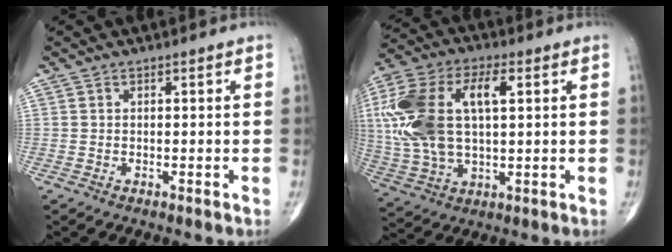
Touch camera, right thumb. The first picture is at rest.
{"total": 21.8, "force": [4.3, 11.2, 18.2], "torque": [-0.403, 0.016, 0.077]}